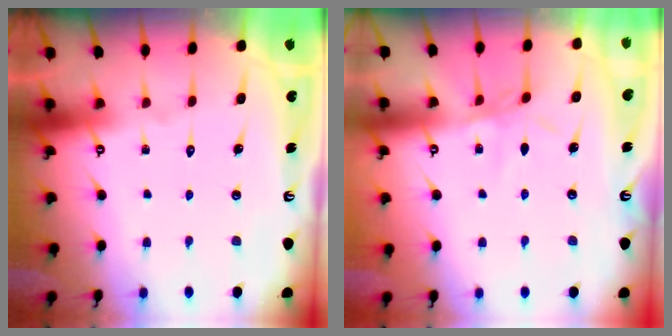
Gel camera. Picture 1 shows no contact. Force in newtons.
{"total": 2.8, "press": 2.8, "slide": 0.2}